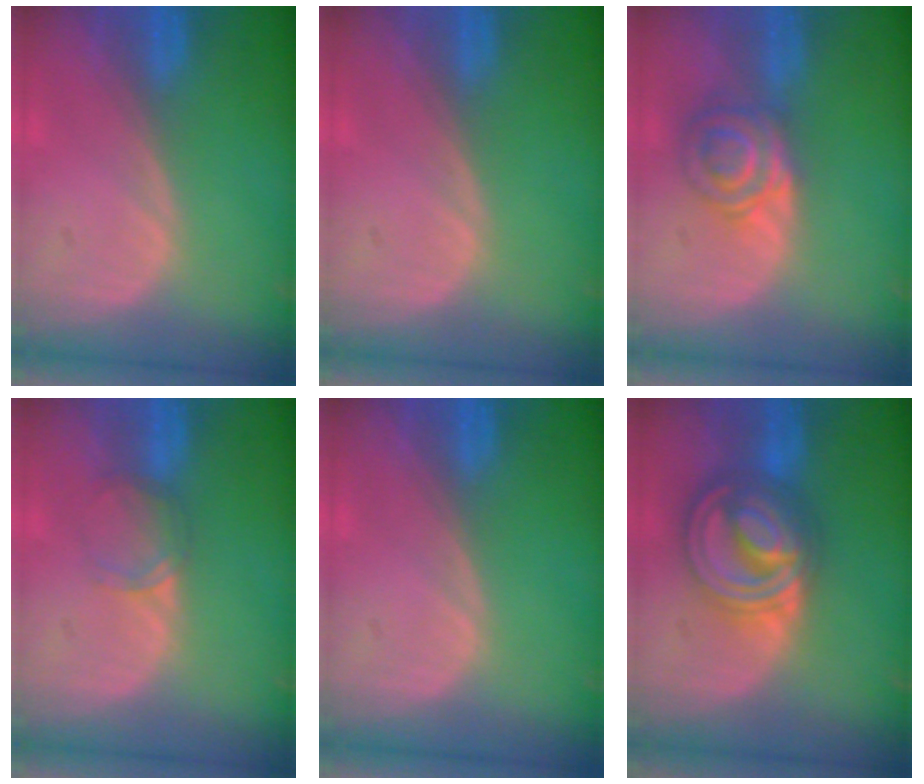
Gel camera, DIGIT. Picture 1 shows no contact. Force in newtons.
{"total": 0.0}
{"total": 6.1, "press": 5.6, "slide": 2.5}
{"total": 2.2, "press": 2.2, "slide": 0.2}
{"total": 0.0}
{"total": 9.2, "press": 9.2, "slide": 0.6}